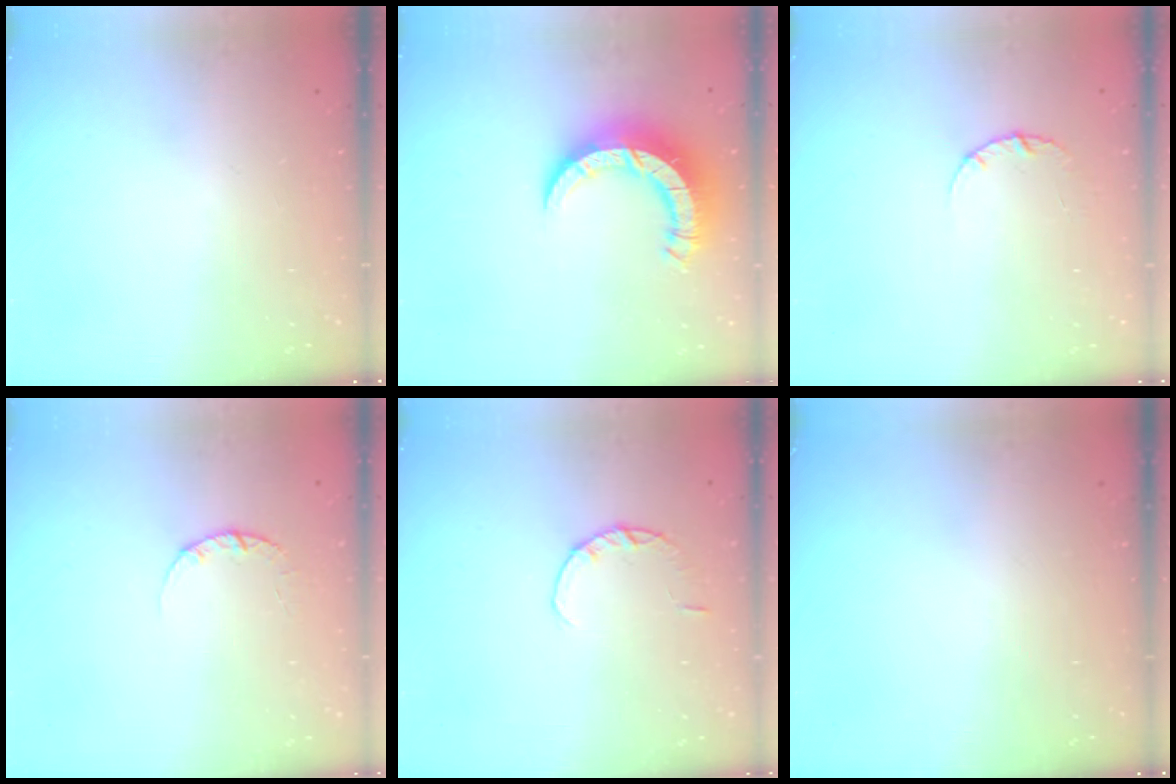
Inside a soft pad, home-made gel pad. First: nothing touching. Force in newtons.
{"total": 10.0, "press": 9.9, "slide": 1.2}
{"total": 2.5, "press": 2.5, "slide": 0.3}
{"total": 2.4, "press": 2.3, "slide": 0.3}
{"total": 1.8, "press": 1.8, "slide": 0.3}
{"total": 0.0}